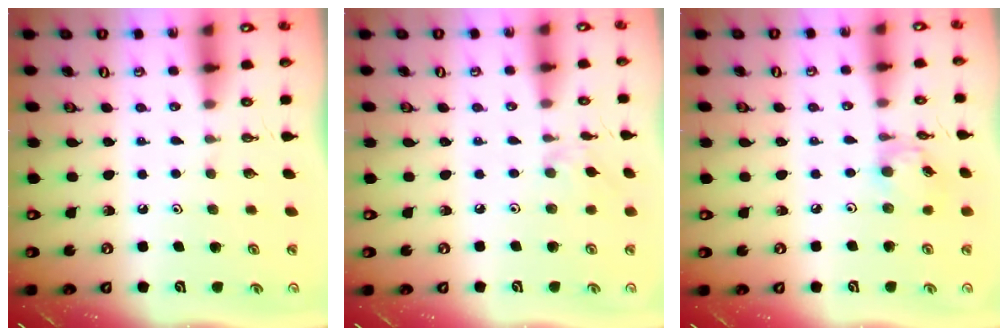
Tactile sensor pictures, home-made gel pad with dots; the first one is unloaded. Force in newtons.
{"total": 1.6, "press": 1.5, "slide": 0.4}
{"total": 7.4, "press": 7.4, "slide": 0.4}